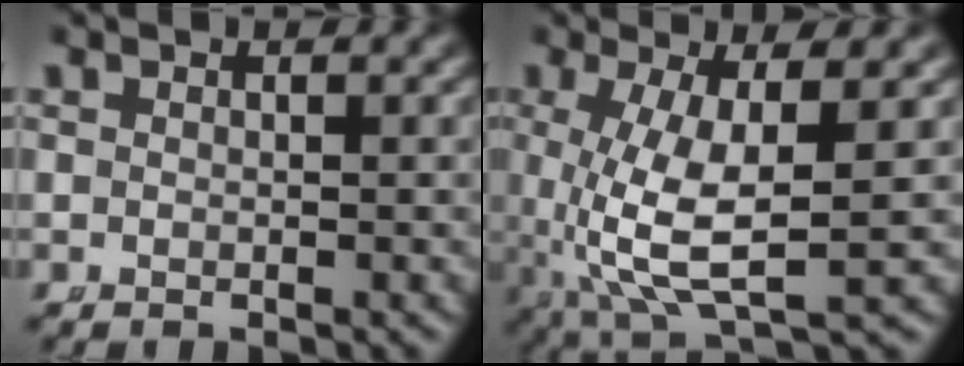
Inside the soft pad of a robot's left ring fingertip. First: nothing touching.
{"total": 8.3, "force": [0.0, 3.5, 7.5], "torque": [-0.148, -0.027, 0.018]}